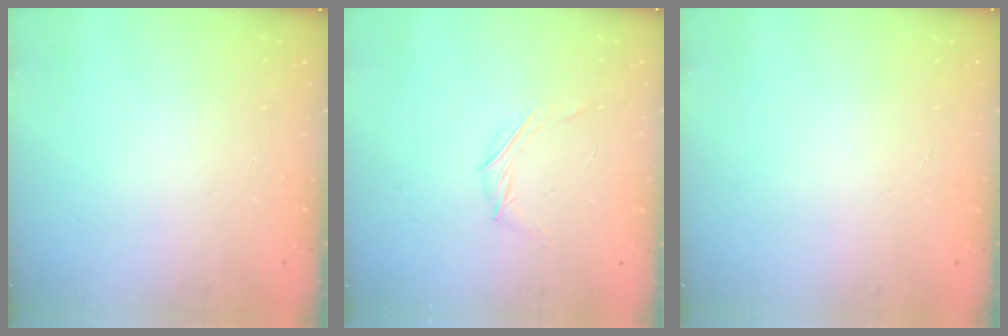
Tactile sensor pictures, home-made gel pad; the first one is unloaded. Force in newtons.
{"total": 3.7, "press": 3.5, "slide": 1.1}
{"total": 0.0}